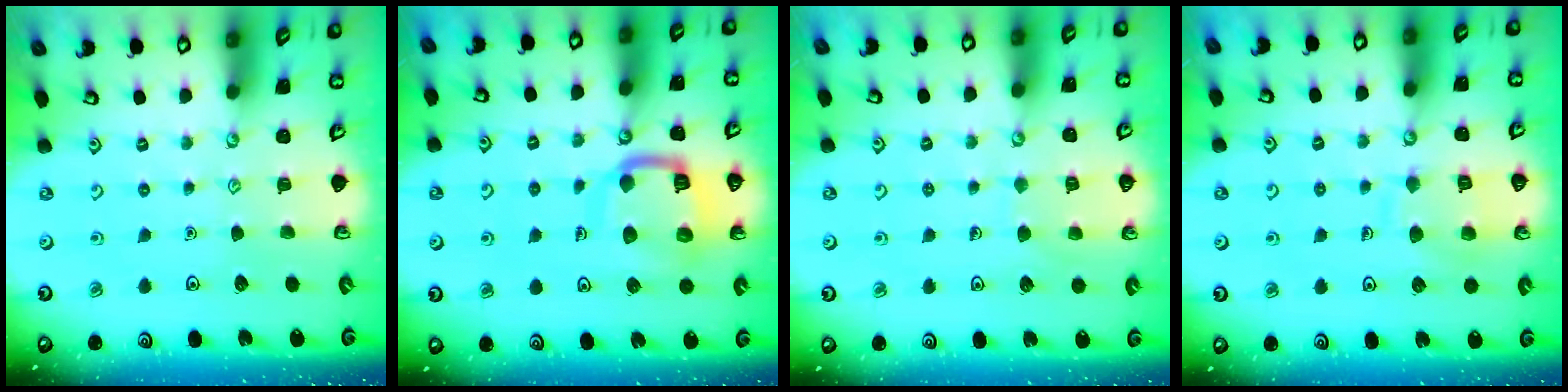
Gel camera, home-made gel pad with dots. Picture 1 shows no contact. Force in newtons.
{"total": 12.1, "press": 12.0, "slide": 1.3}
{"total": 4.9, "press": 4.9, "slide": 0.4}
{"total": 10.6, "press": 10.6, "slide": 0.9}